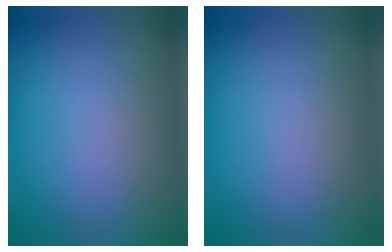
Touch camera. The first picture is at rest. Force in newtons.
{"total": 0.0}